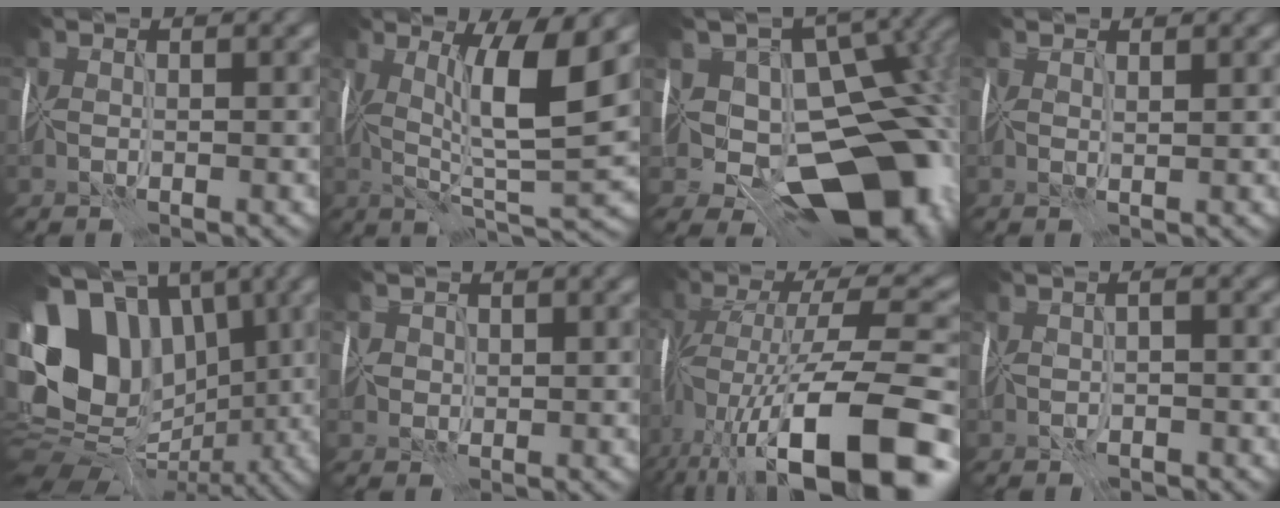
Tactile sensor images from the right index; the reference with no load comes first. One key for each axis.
{"total": 7.8, "fx": 2.3, "fy": 0.9, "fz": 7.4, "tx": -0.128, "ty": -0.004, "tz": 0.043}
{"total": 16.0, "fx": -1.4, "fy": 11.0, "fz": 11.5, "tx": -0.107, "ty": -0.012, "tz": 0.002}
{"total": 1.0, "fx": 0.9, "fy": -0.3, "fz": 0.1, "tx": 0.000, "ty": 0.001, "tz": 0.017}
{"total": 16.0, "fx": 2.2, "fy": 12.2, "fz": 10.1, "tx": -0.198, "ty": 0.021, "tz": 0.052}
{"total": 1.4, "fx": 0.7, "fy": 1.2, "fz": 0.1, "tx": 0.003, "ty": 0.000, "tz": 0.009}
{"total": 16.0, "fx": -5.9, "fy": 5.7, "fz": 13.8, "tx": -0.227, "ty": 0.015, "tz": -0.100}
{"total": 1.2, "fx": -0.6, "fy": 0.6, "fz": 0.8, "tx": -0.002, "ty": 0.006, "tz": -0.006}